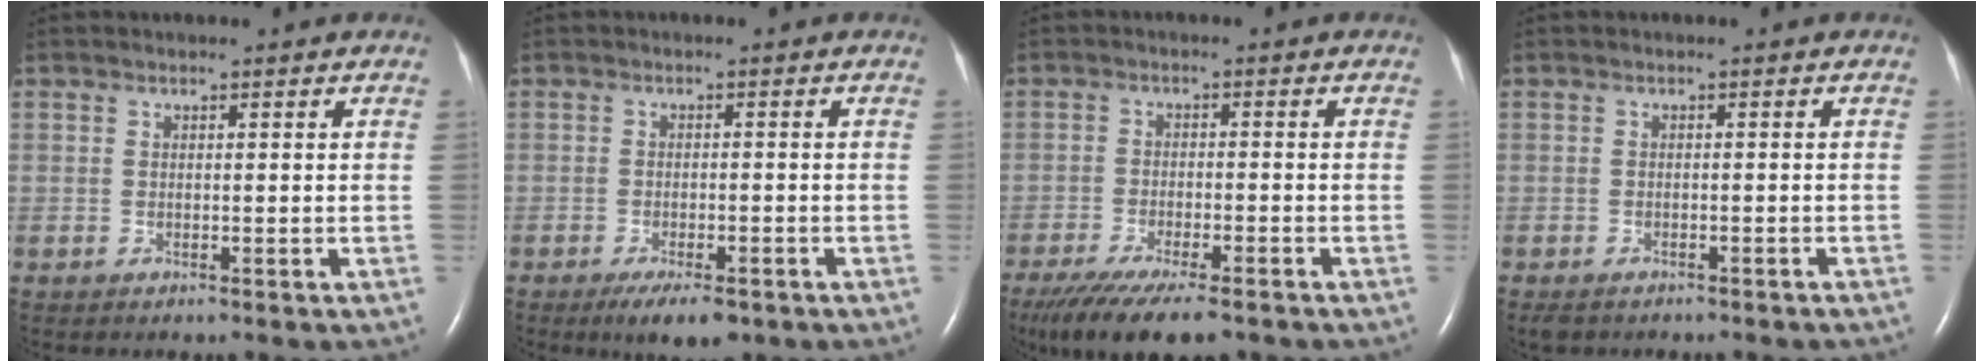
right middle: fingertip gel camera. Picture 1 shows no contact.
{"total": 5.3, "force": [-3.6, 1.6, 3.6], "torque": [-0.057, -0.007, -0.052]}
{"total": 14.1, "force": [-10.8, 3.1, 8.5], "torque": [-0.158, -0.033, -0.171]}
{"total": 6.3, "force": [-5.4, 2.0, 2.6], "torque": [-0.038, -0.003, -0.062]}